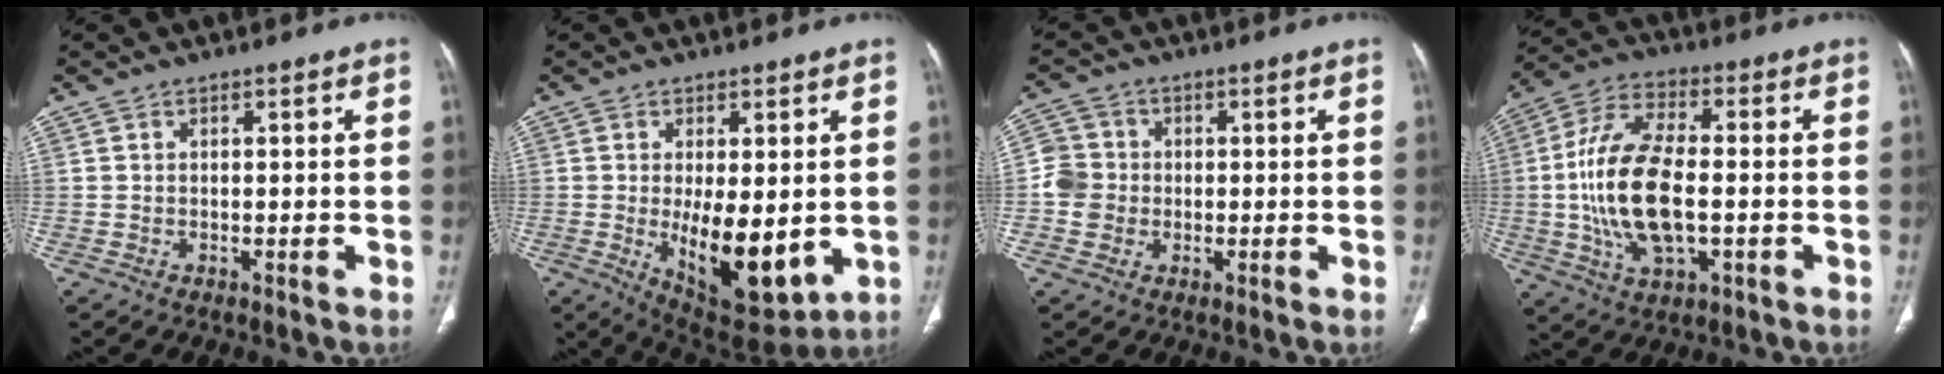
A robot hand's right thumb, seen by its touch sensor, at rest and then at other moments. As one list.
[{"total": 14.4, "force": [-1.6, 6.4, 12.8], "torque": [-0.175, -0.027, -0.003]}, {"total": 5.6, "force": [-0.7, 5.4, 1.6], "torque": [-0.015, 0.011, -0.020]}, {"total": 17.5, "force": [-1.6, 8.4, 15.3], "torque": [-0.308, 0.015, -0.027]}]